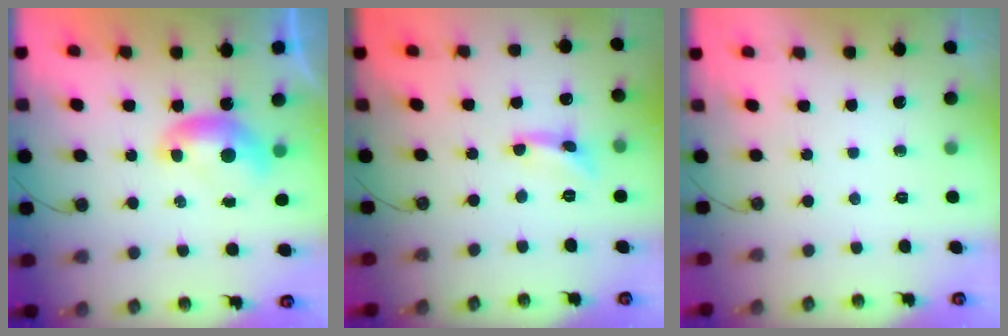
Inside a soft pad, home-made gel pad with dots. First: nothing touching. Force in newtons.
{"total": 1.5, "press": 1.4, "slide": 0.3}
{"total": 0.0}